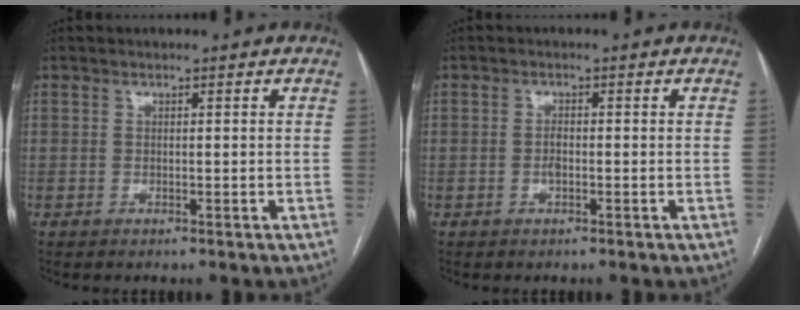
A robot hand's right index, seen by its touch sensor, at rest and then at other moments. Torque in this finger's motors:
{"motor_torque": [0.45, 0.04, 0.00, 0.04]}